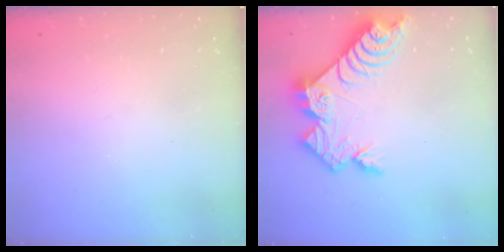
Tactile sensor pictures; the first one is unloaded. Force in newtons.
{"total": 11.2, "press": 11.2, "slide": 0.8}